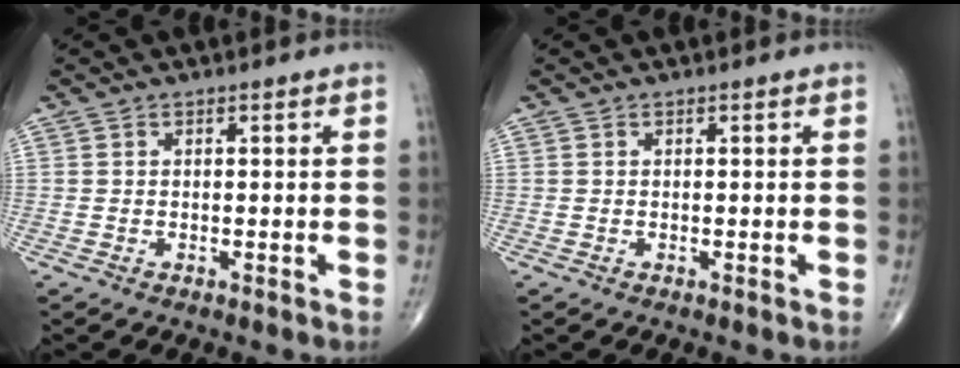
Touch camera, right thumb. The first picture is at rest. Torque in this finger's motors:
{"motor_torque": [0.00, 0.00, 0.00, 0.00, 0.00]}